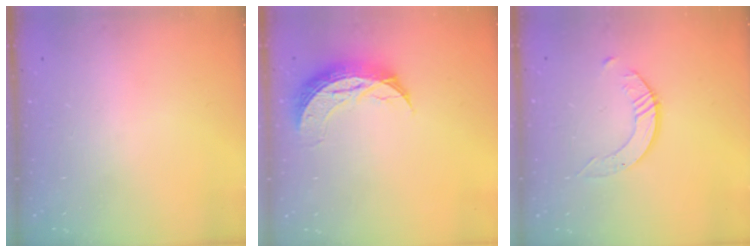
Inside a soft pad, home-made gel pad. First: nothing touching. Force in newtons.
{"total": 9.3, "press": 9.3, "slide": 0.7}
{"total": 2.9, "press": 2.9, "slide": 0.2}